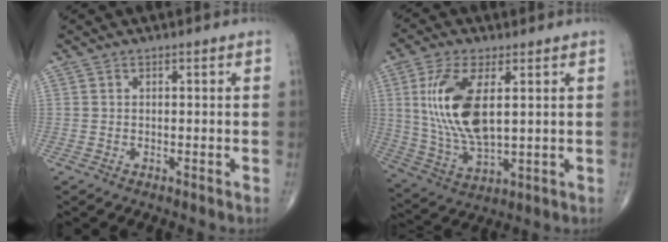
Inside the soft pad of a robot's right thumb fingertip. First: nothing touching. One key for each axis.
{"total": 14.5, "fx": 3.0, "fy": 6.3, "fz": 12.7, "tx": -0.266, "ty": -0.016, "tz": 0.069}